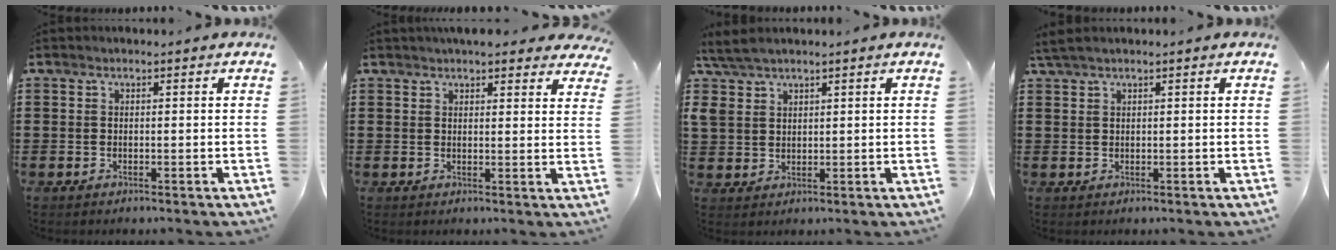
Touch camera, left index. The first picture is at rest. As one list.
[{"total": 3.8, "force": [3.5, 0.8, 1.4], "torque": [-0.027, -0.008, 0.063]}, {"total": 3.8, "force": [3.0, 1.9, 1.4], "torque": [-0.040, 0.008, 0.057]}, {"total": 1.6, "force": [1.2, 0.1, 1.1], "torque": [-0.023, 0.002, 0.022]}]